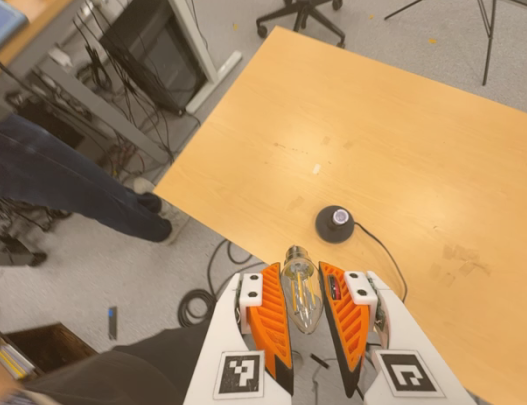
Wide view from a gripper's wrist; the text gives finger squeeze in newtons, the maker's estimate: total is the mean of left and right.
{"total": 13.3, "left": 13.7, "right": 12.8}